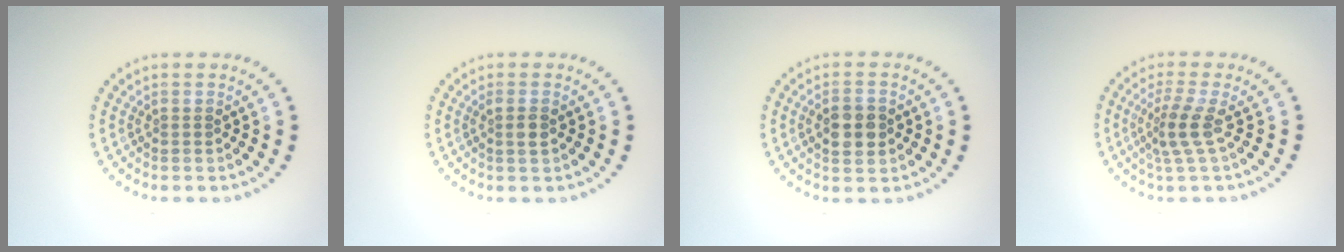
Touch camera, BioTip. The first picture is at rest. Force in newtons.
{"total": 1.2, "press": 1.0, "slide": 0.5}
{"total": 3.3, "press": 3.2, "slide": 0.3}
{"total": 2.6, "press": 1.9, "slide": 1.8}